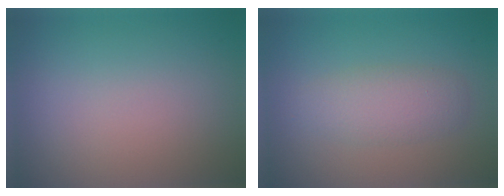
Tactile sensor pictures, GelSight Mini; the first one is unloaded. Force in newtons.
{"total": 2.8, "press": 2.8, "slide": 0.1}